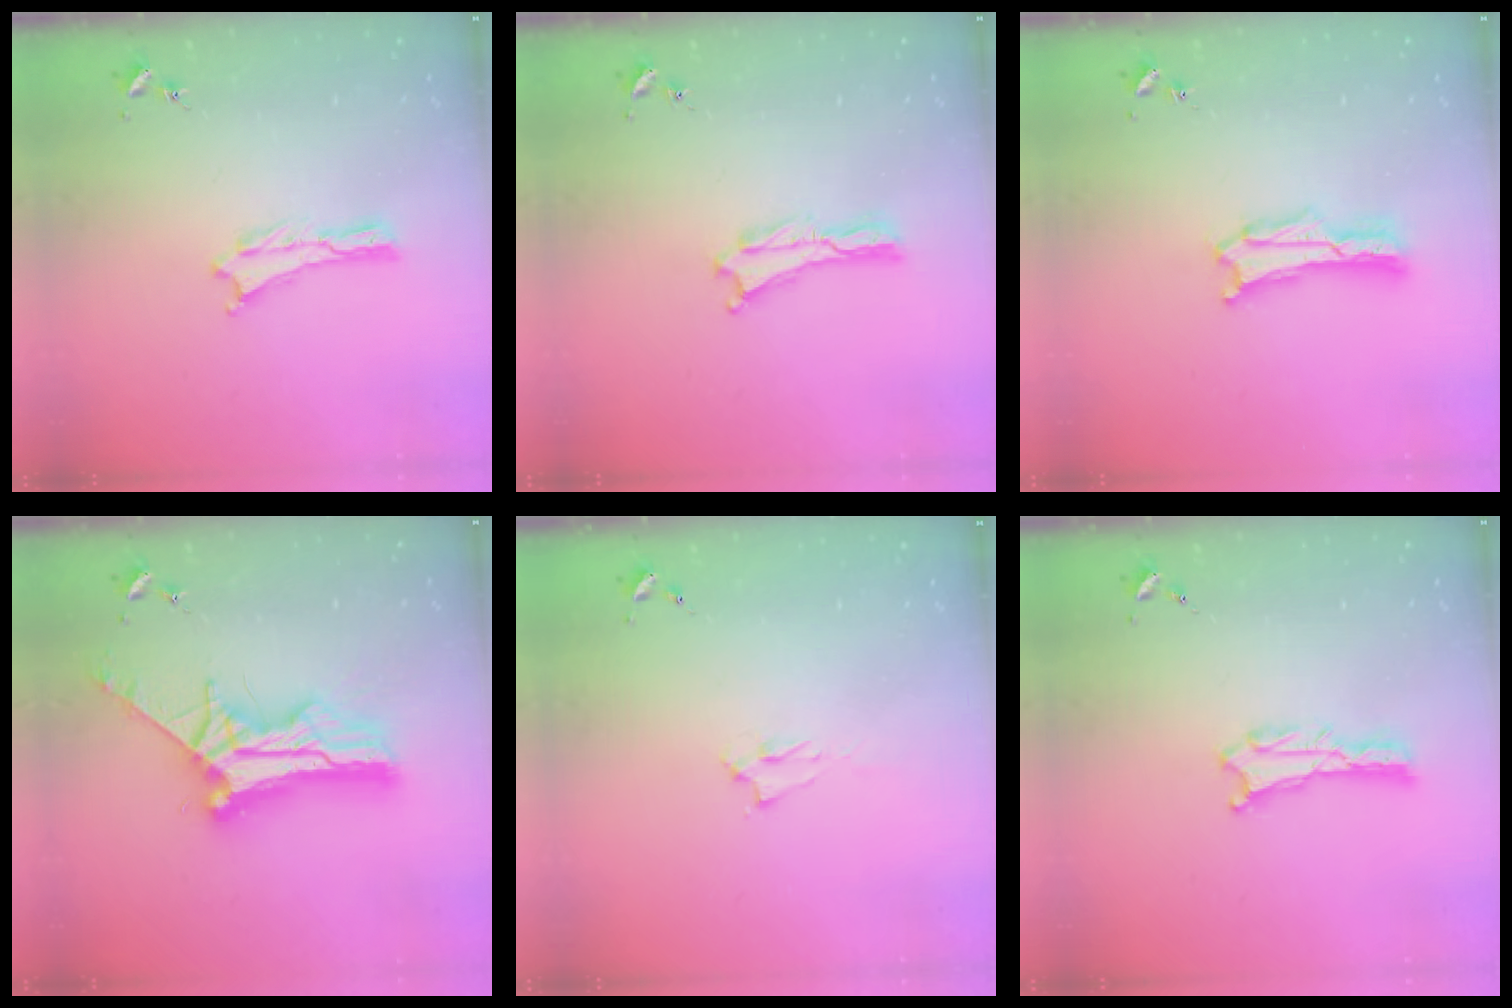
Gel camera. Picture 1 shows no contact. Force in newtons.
{"total": 0.0}
{"total": 1.7, "press": 1.7, "slide": 0.3}
{"total": 10.4, "press": 10.4, "slide": 0.9}
{"total": 1.4, "press": 1.3, "slide": 0.3}
{"total": 0.6, "press": 0.6, "slide": 0.1}